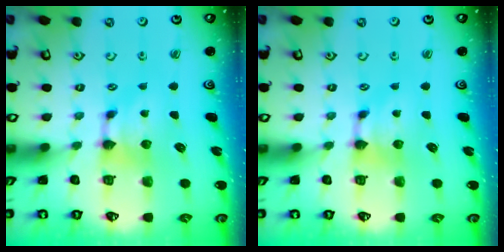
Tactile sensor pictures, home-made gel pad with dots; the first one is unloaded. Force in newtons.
{"total": 0.0}